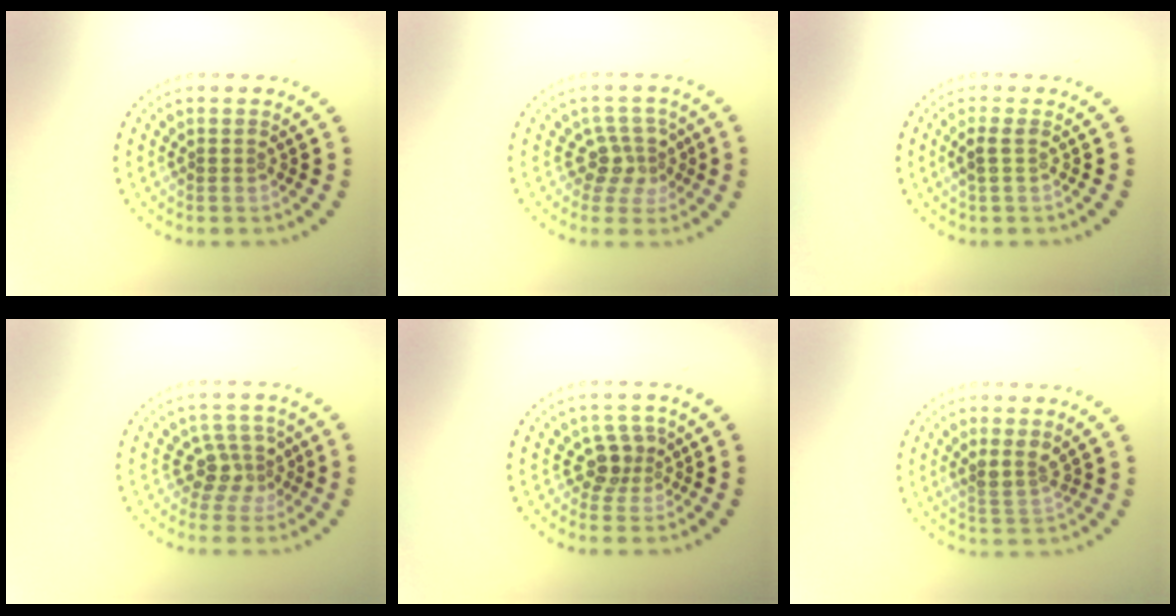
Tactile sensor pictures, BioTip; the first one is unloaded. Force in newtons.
{"total": 2.8, "press": 2.1, "slide": 1.8}
{"total": 1.3, "press": 1.0, "slide": 0.7}
{"total": 2.8, "press": 2.1, "slide": 1.8}
{"total": 2.4, "press": 1.7, "slide": 1.6}
{"total": 2.3, "press": 1.7, "slide": 1.5}